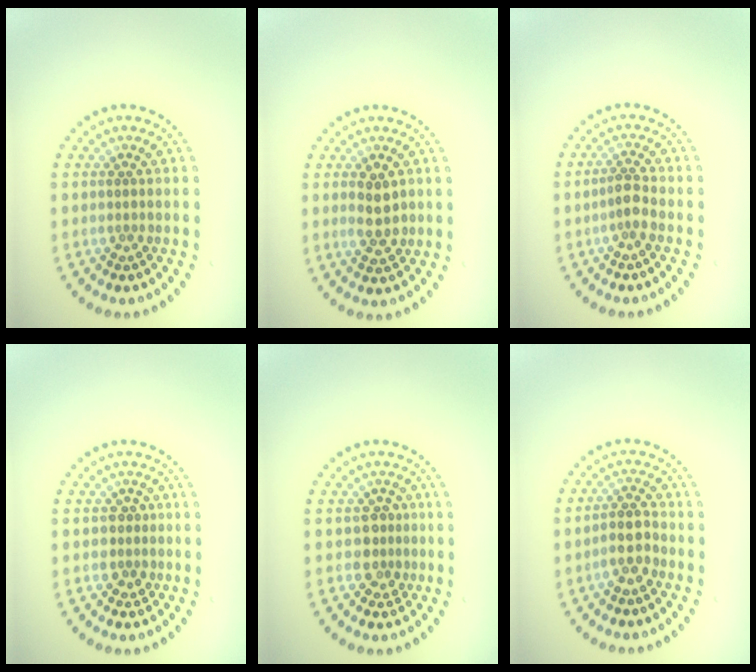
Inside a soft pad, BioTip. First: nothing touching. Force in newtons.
{"total": 2.6, "press": 2.6, "slide": 0.2}
{"total": 1.8, "press": 1.5, "slide": 1.1}
{"total": 1.6, "press": 1.3, "slide": 0.9}
{"total": 2.0, "press": 1.7, "slide": 1.1}
{"total": 2.5, "press": 2.2, "slide": 1.2}